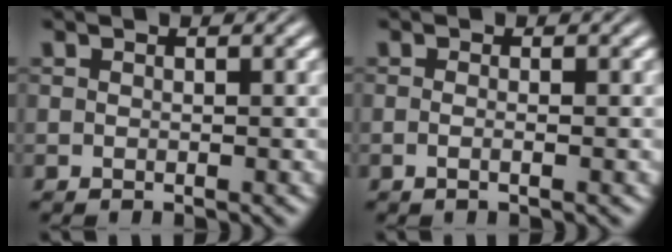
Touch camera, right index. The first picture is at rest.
{"total": 1.3, "force": [-0.8, -0.6, 0.8], "torque": [-0.022, -0.009, -0.009]}